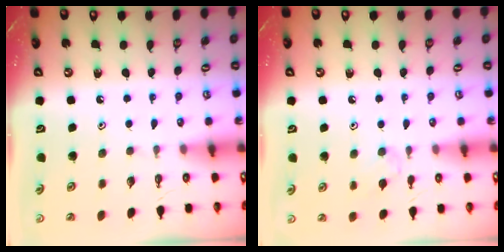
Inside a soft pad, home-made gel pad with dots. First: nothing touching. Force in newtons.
{"total": 5.2, "press": 5.2, "slide": 0.7}